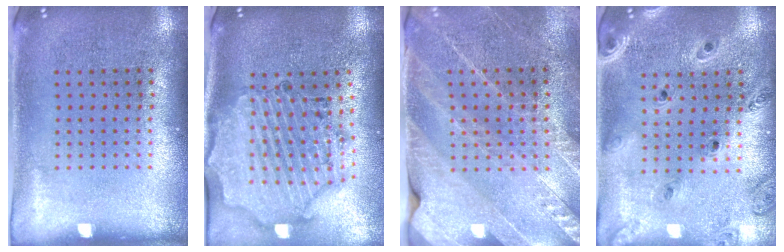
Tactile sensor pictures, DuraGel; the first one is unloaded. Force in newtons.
{"total": 2.1, "press": 2.0, "slide": 0.4}
{"total": 2.7, "press": 2.7, "slide": 0.1}
{"total": 1.2, "press": 1.2, "slide": 0.2}